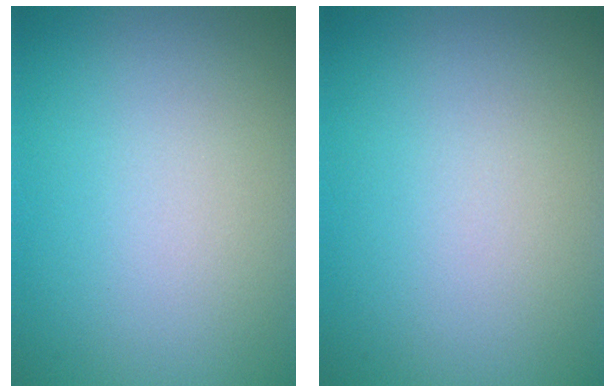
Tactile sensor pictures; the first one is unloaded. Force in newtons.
{"total": 0.0}